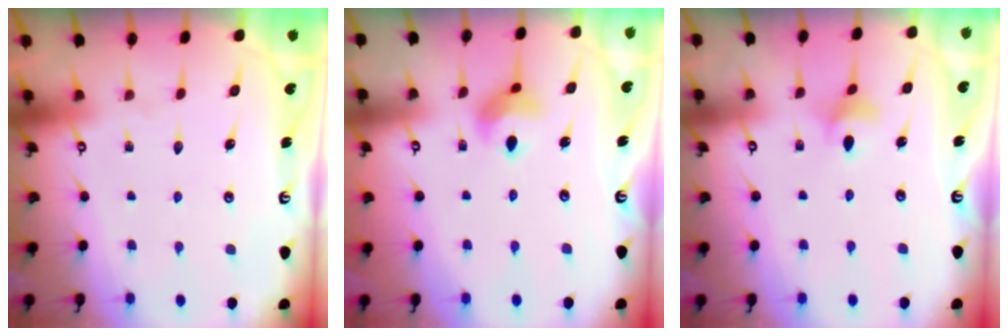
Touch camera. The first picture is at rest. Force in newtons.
{"total": 9.2, "press": 9.1, "slide": 1.5}
{"total": 5.0, "press": 5.0, "slide": 0.5}